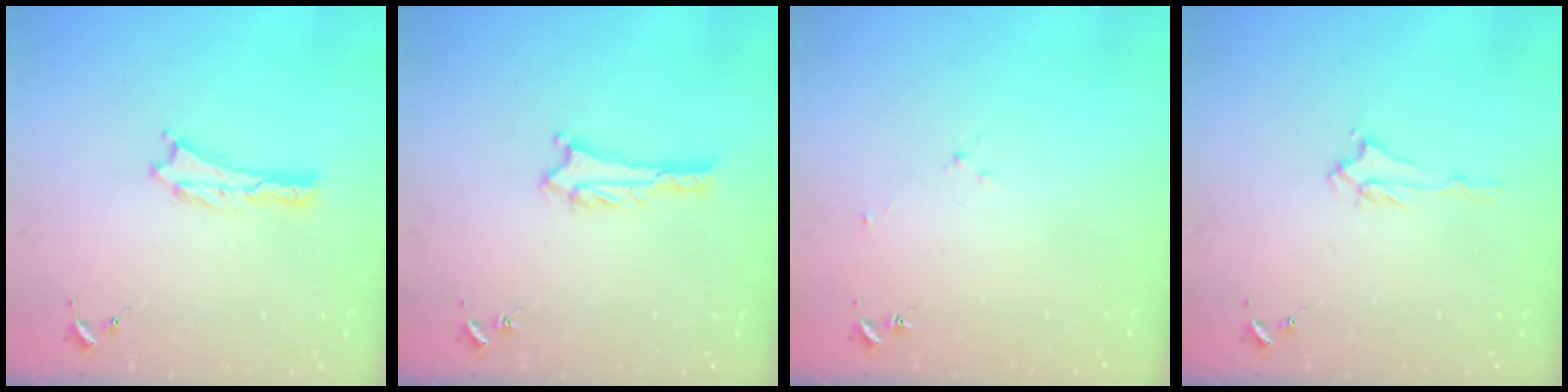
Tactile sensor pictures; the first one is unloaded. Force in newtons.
{"total": 2.7, "press": 2.7, "slide": 0.2}
{"total": 1.9, "press": 1.9, "slide": 0.3}
{"total": 1.4, "press": 1.4, "slide": 0.3}